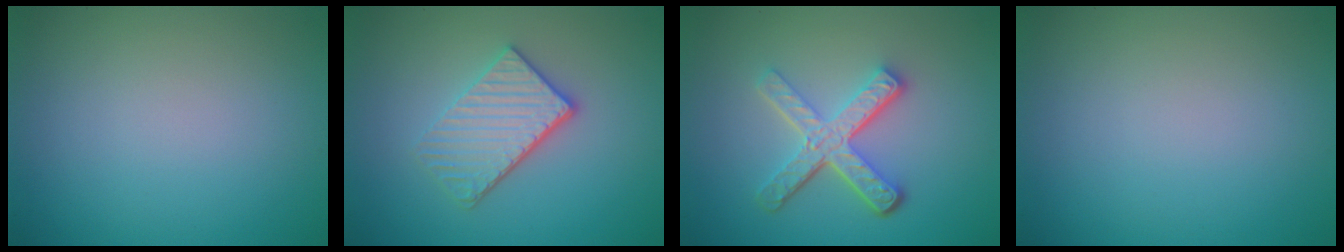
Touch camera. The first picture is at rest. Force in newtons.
{"total": 3.9, "press": 3.2, "slide": 2.2}
{"total": 5.0, "press": 3.5, "slide": 3.6}
{"total": 0.0}